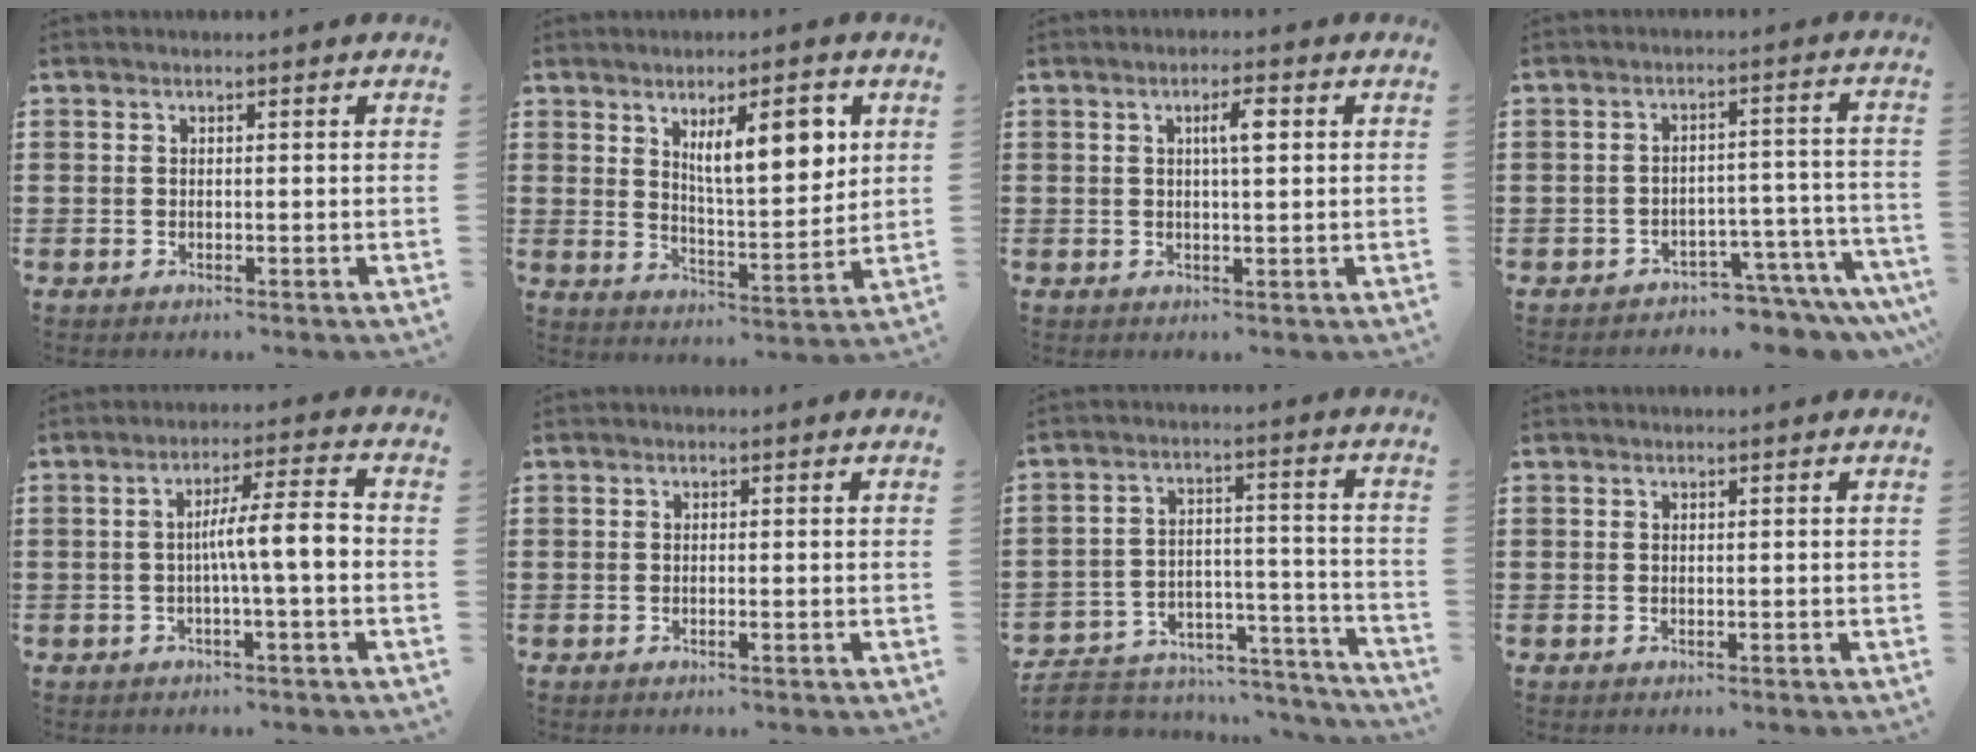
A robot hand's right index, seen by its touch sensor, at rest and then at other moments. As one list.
[{"total": 9.5, "force": [4.1, 3.2, 8.0], "torque": [-0.131, -0.004, 0.063]}, {"total": 3.6, "force": [0.9, 0.8, 3.4], "torque": [-0.051, 0.003, 0.008]}, {"total": 4.4, "force": [-4.1, 0.9, 1.3], "torque": [-0.024, 0.008, -0.082]}, {"total": 6.9, "force": [-0.7, 0.8, 6.9], "torque": [-0.125, 0.005, -0.018]}, {"total": 0.6, "force": [-0.2, -0.1, 0.5], "torque": [-0.009, -0.002, -0.004]}, {"total": 5.5, "force": [-5.0, 2.0, 1.0], "torque": [-0.025, 0.010, -0.101]}, {"total": 0.0}]